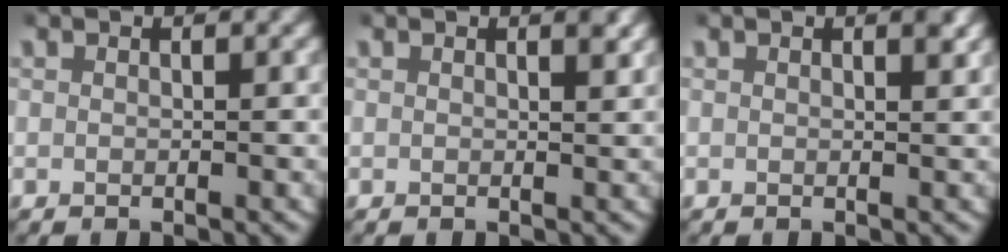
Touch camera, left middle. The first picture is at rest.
{"total": 0.8, "force": [0.6, 0.0, 0.6], "torque": [-0.003, 0.000, 0.009]}
{"total": 0.8, "force": [0.6, 0.0, 0.6], "torque": [-0.004, -0.001, 0.008]}